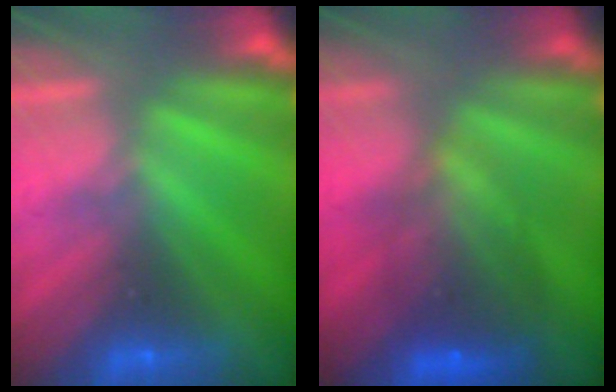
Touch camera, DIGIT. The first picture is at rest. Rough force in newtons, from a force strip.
{"total": 7.3}